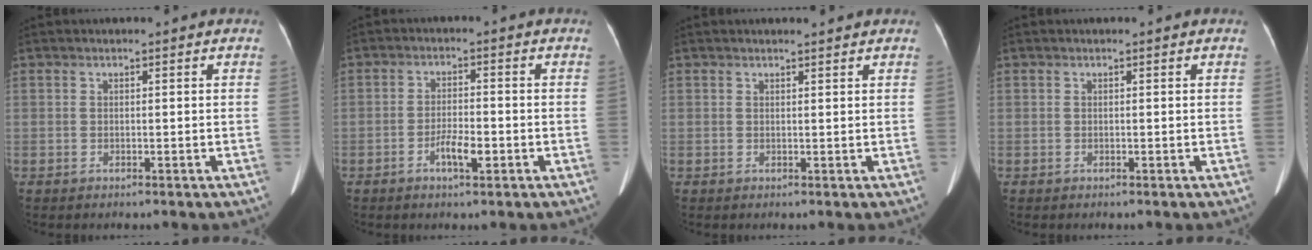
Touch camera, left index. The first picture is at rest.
{"total": 3.8, "force": [-1.8, 1.0, 3.3], "torque": [-0.061, 0.002, -0.030]}
{"total": 1.7, "force": [1.6, 0.2, 0.4], "torque": [-0.012, 0.002, 0.024]}
{"total": 0.0}